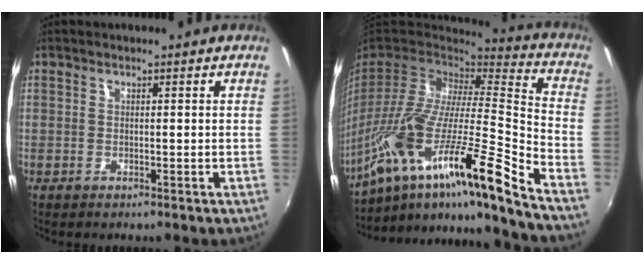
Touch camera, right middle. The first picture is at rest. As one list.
[{"total": 28.8, "force": [-18.6, 1.1, 22.0], "torque": [-0.332, -0.060, -0.323]}]